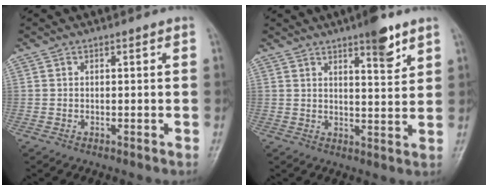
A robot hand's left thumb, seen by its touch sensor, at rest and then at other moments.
{"total": 6.9, "force": [4.5, 1.6, 4.9], "torque": [-0.058, -0.028, 0.064]}